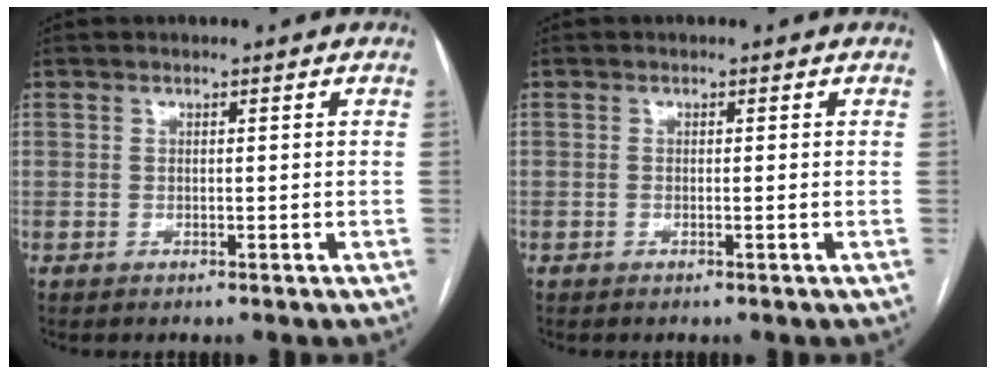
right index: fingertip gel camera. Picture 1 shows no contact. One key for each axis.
{"total": 0.0}